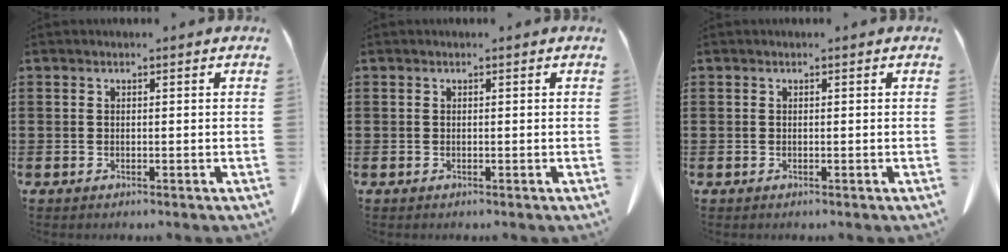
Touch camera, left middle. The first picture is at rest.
{"total": 0.0}
{"total": 0.0}